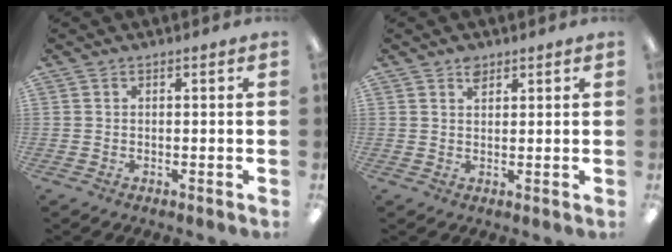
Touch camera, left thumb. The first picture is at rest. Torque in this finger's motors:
{"motor_torque": [0.12, 0.01, 0.13, -0.19, 0.00]}